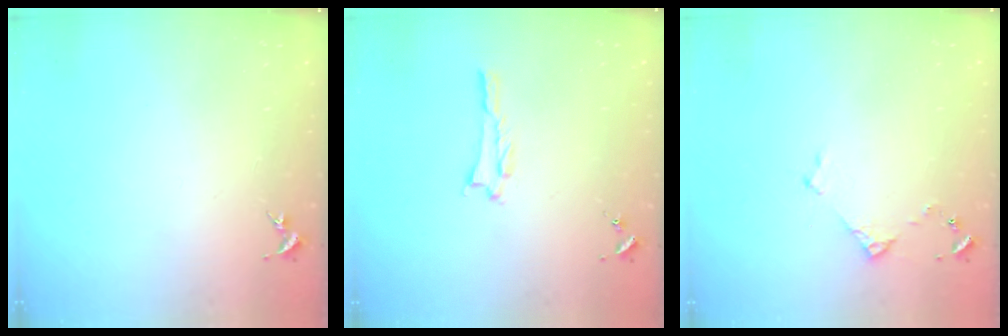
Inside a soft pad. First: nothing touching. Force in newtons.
{"total": 1.0, "press": 1.0, "slide": 0.2}
{"total": 3.5, "press": 3.5, "slide": 0.4}